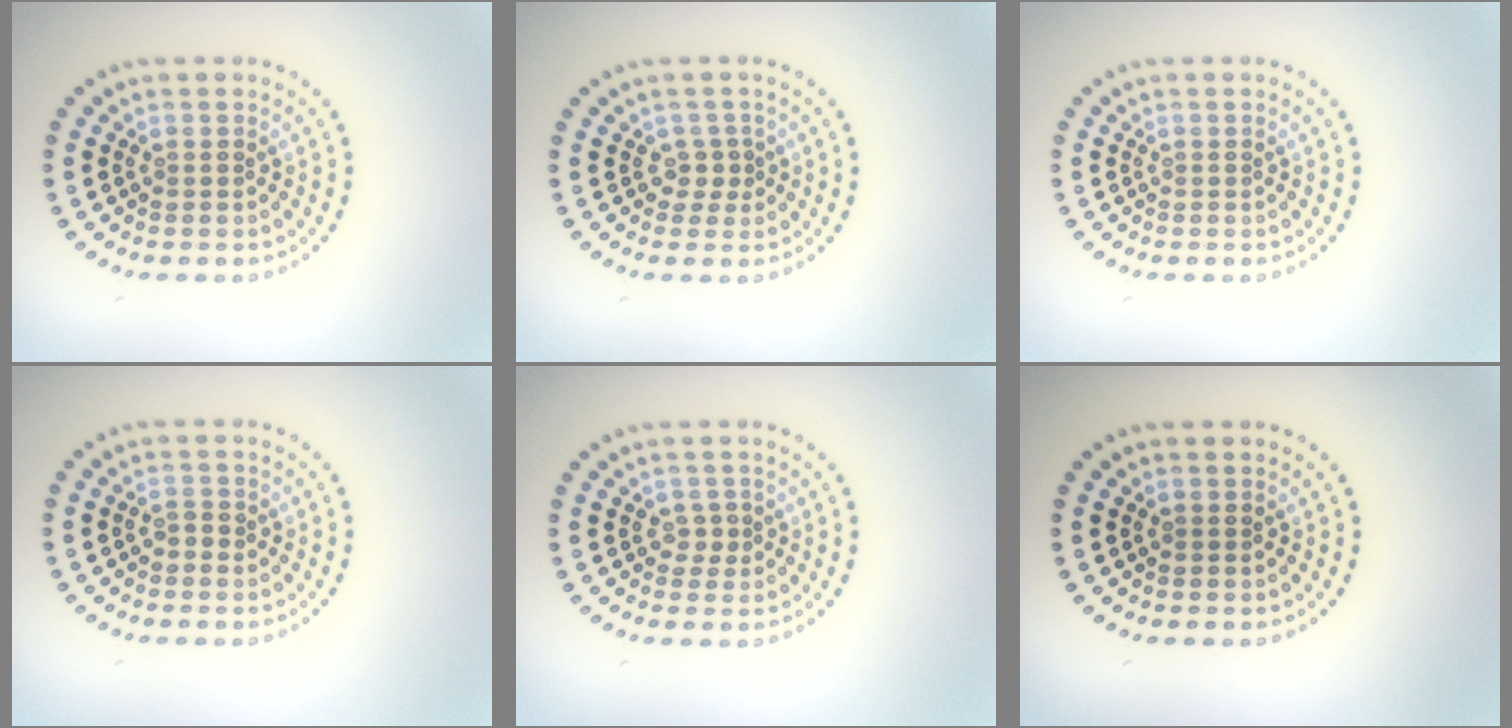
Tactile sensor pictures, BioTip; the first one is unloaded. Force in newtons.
{"total": 1.4, "press": 0.9, "slide": 1.0}
{"total": 0.0}
{"total": 0.9, "press": 0.8, "slide": 0.3}
{"total": 1.1, "press": 0.9, "slide": 0.6}
{"total": 0.0}